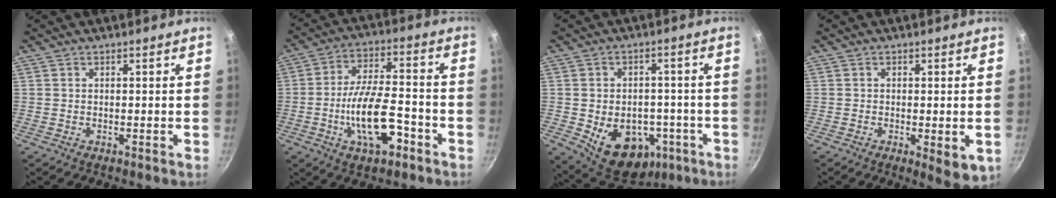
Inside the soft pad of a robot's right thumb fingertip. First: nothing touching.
{"total": 13.9, "force": [-4.9, 5.8, 11.6], "torque": [-0.203, 0.031, -0.084]}
{"total": 14.5, "force": [-5.2, 10.1, 9.1], "torque": [-0.119, 0.020, -0.059]}
{"total": 5.3, "force": [-1.4, 1.7, 4.9], "torque": [-0.068, -0.014, -0.018]}